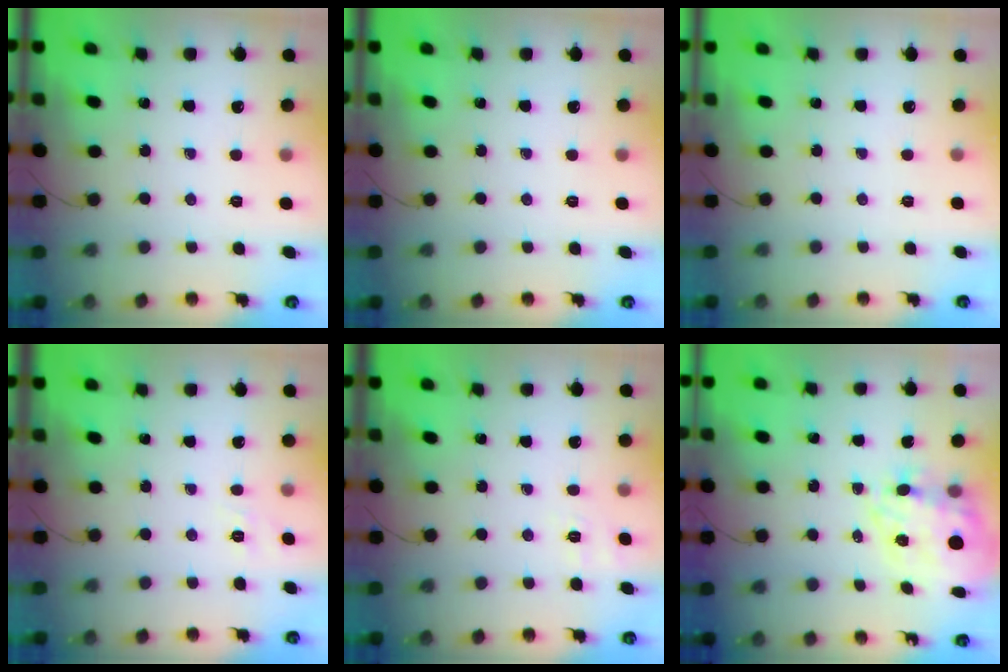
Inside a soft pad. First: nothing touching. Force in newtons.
{"total": 0.0}
{"total": 2.5, "press": 2.5, "slide": 0.5}
{"total": 1.9, "press": 1.3, "slide": 1.4}
{"total": 1.9, "press": 0.6, "slide": 1.8}
{"total": 16.2, "press": 15.7, "slide": 4.0}